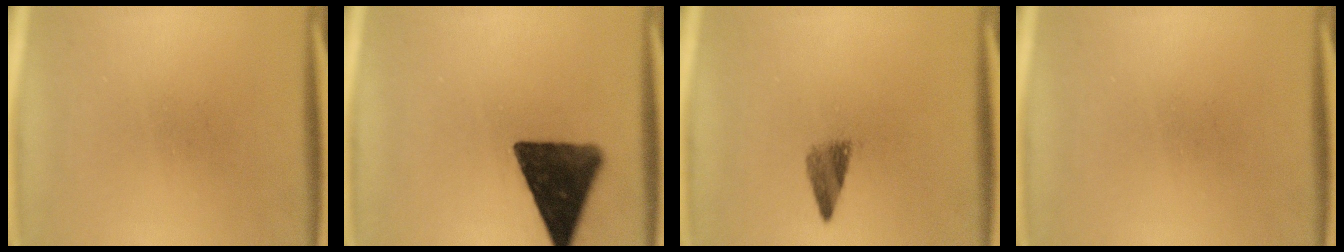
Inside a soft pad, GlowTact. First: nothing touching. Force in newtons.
{"total": 13.9}
{"total": 2.9}
{"total": 0.0}